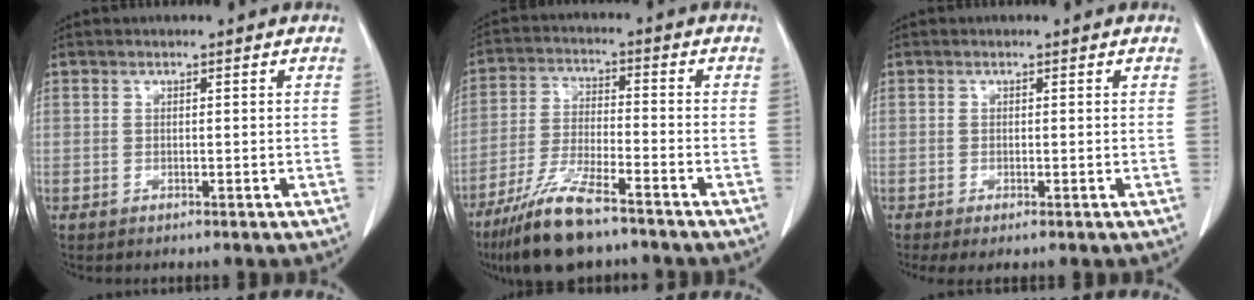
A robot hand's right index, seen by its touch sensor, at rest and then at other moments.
{"total": 11.2, "force": [-8.2, 1.7, 7.3], "torque": [-0.149, -0.031, -0.154]}
{"total": 1.6, "force": [-0.8, 0.3, 1.4], "torque": [-0.021, -0.006, -0.011]}